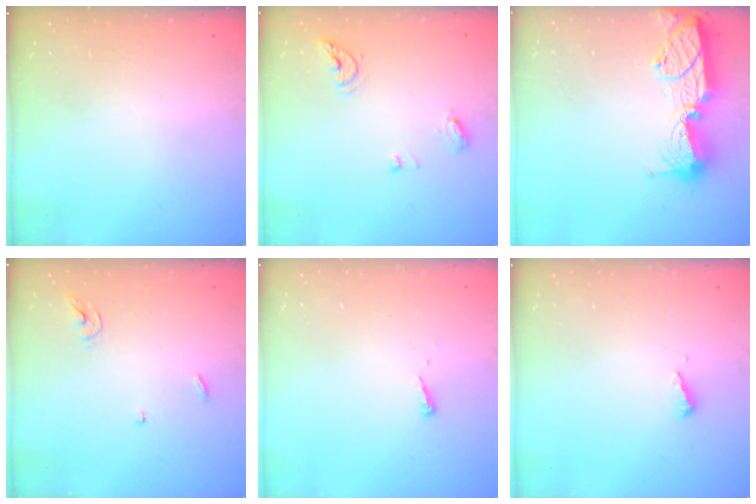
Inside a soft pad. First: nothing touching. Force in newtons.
{"total": 7.4, "press": 7.3, "slide": 0.9}
{"total": 14.9, "press": 14.9, "slide": 0.9}
{"total": 3.9, "press": 3.9, "slide": 0.4}
{"total": 3.9, "press": 3.9, "slide": 0.5}
{"total": 3.2, "press": 3.1, "slide": 0.3}